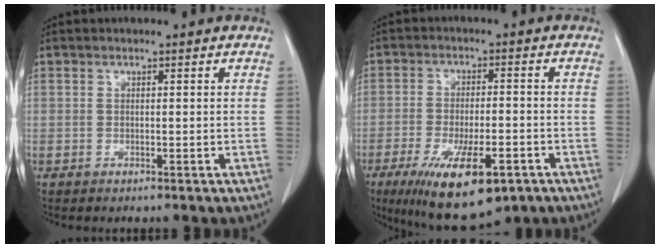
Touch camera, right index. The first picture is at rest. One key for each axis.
{"total": 13.1, "fx": -7.1, "fy": 4.0, "fz": 10.2, "tx": -0.177, "ty": -0.021, "tz": -0.108}